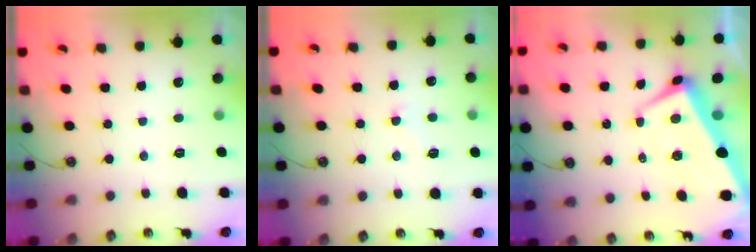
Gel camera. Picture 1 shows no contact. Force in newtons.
{"total": 4.1, "press": 4.1, "slide": 0.5}
{"total": 1.4, "press": 1.0, "slide": 0.9}